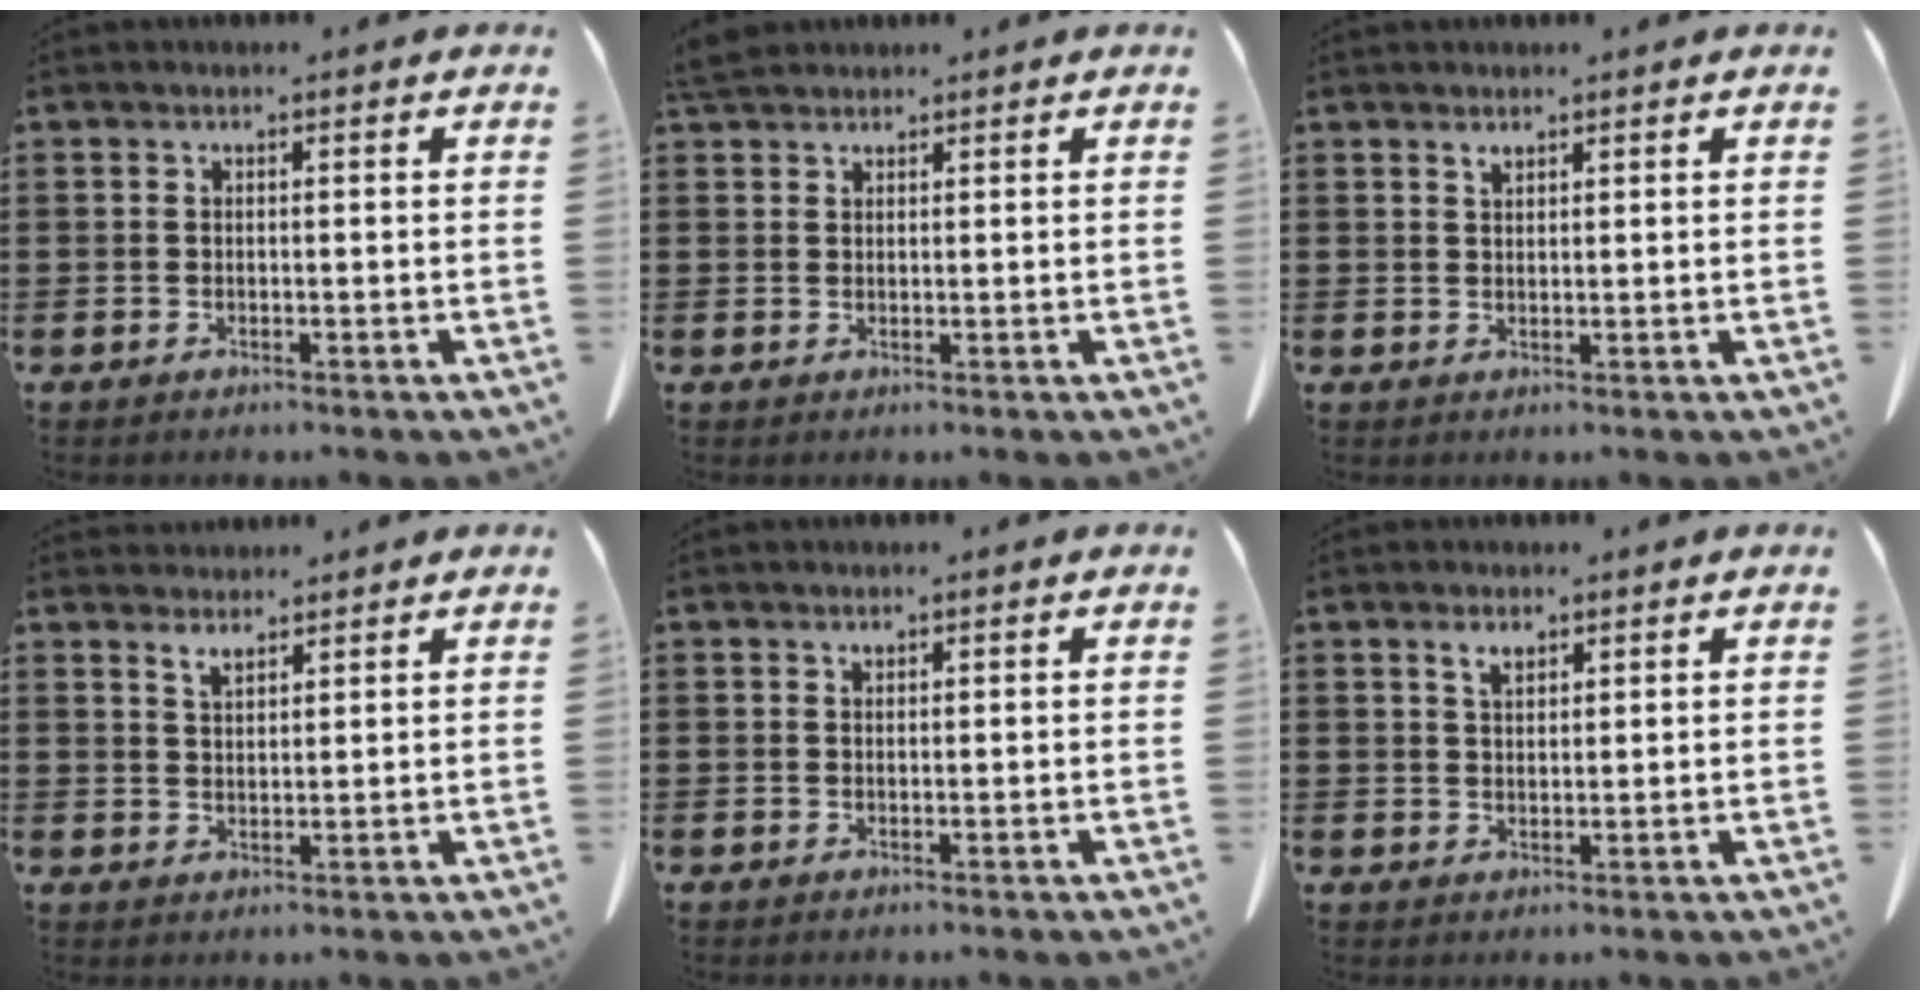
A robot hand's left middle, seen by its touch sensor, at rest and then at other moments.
{"total": 3.3, "force": [2.8, 1.1, 1.2], "torque": [-0.033, 0.001, 0.056]}
{"total": 1.1, "force": [1.0, 0.3, 0.4], "torque": [-0.011, 0.000, 0.019]}
{"total": 2.5, "force": [2.2, 0.7, 0.9], "torque": [-0.021, 0.000, 0.042]}
{"total": 0.5, "force": [0.4, 0.2, 0.2], "torque": [-0.005, 0.000, 0.009]}
{"total": 2.2, "force": [1.6, 0.9, 1.2], "torque": [-0.027, 0.003, 0.028]}